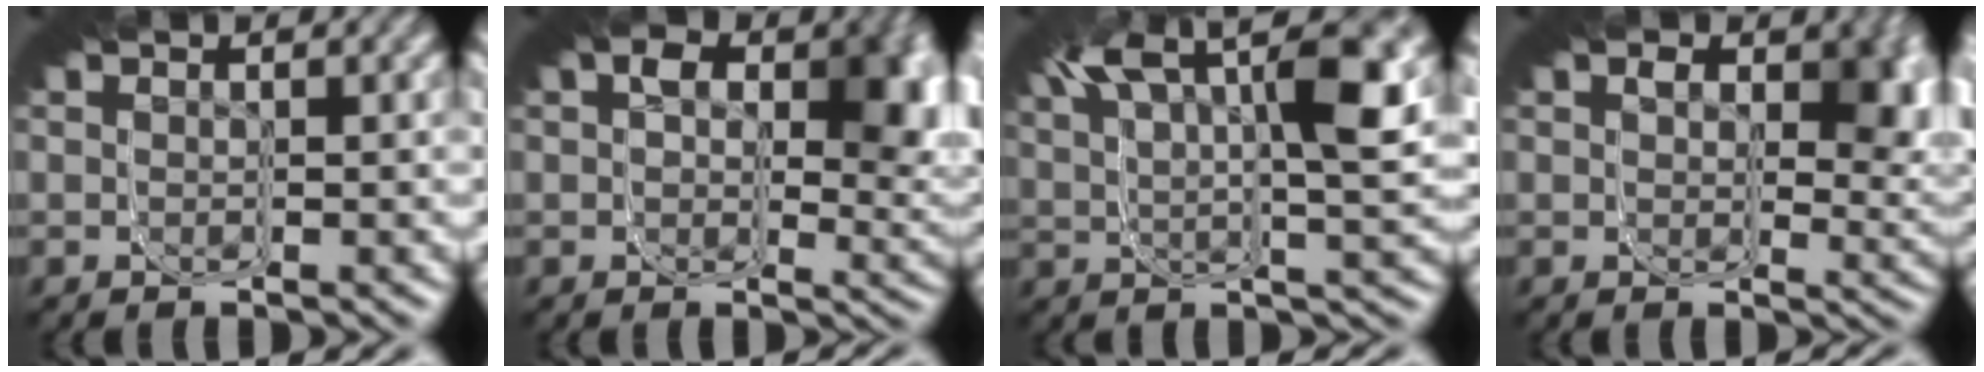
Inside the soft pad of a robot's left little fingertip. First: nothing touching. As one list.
[{"total": 9.3, "force": [0.5, 6.5, 6.7], "torque": [-0.080, 0.001, -0.001]}, {"total": 11.5, "force": [4.2, 5.6, 9.2], "torque": [-0.157, 0.038, 0.042]}, {"total": 7.3, "force": [1.2, 5.1, 5.1], "torque": [-0.066, 0.001, 0.013]}]